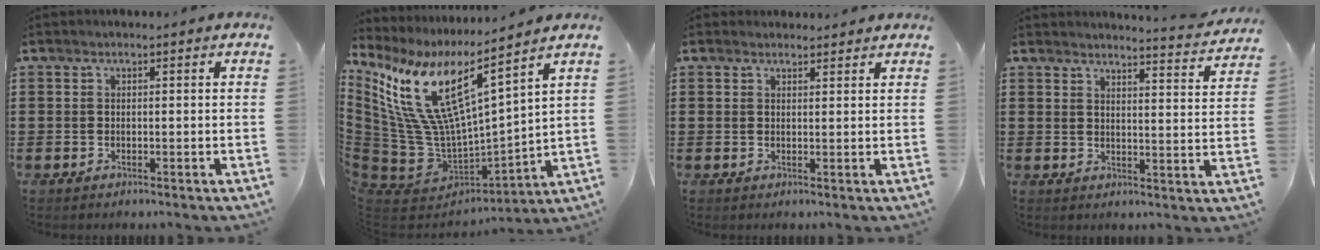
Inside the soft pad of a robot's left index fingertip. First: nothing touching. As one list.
[{"total": 13.1, "force": [7.4, 4.5, 9.8], "torque": [-0.238, -0.061, 0.123]}, {"total": 1.6, "force": [1.5, 0.4, 0.2], "torque": [-0.006, 0.002, 0.030]}, {"total": 3.6, "force": [3.5, -0.4, 0.6], "torque": [-0.022, -0.028, 0.058]}]